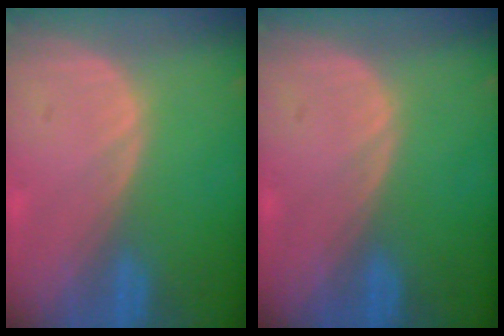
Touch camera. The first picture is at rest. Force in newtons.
{"total": 0.0}